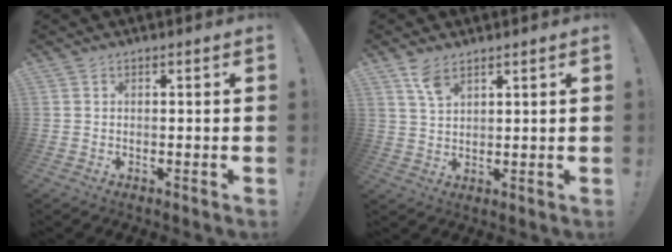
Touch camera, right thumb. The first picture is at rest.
{"total": 5.5, "force": [3.8, 2.0, 3.4], "torque": [-0.059, -0.022, 0.068]}